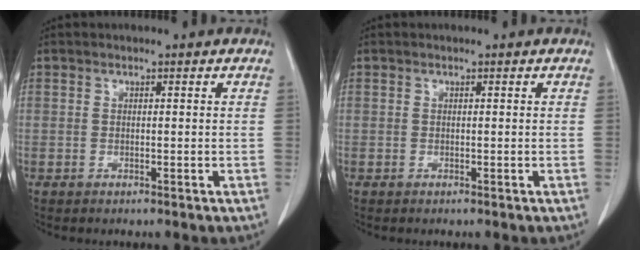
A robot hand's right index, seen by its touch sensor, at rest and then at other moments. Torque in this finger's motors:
{"motor_torque": [0.00, 0.06, -0.01, 0.01]}